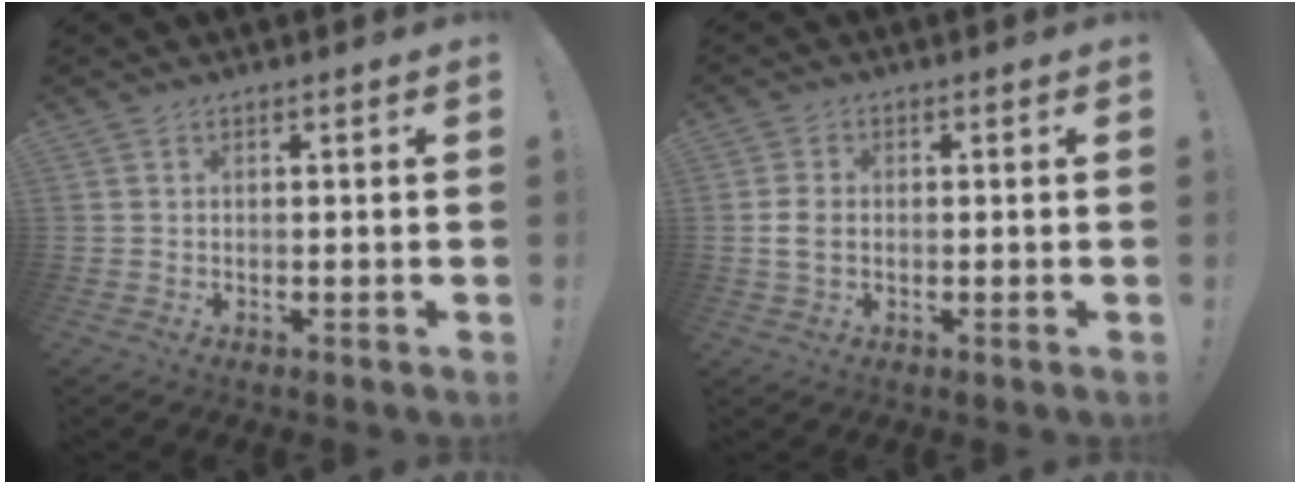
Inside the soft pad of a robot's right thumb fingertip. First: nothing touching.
{"total": 4.9, "force": [-0.1, 3.4, 3.6], "torque": [-0.067, 0.007, -0.002]}